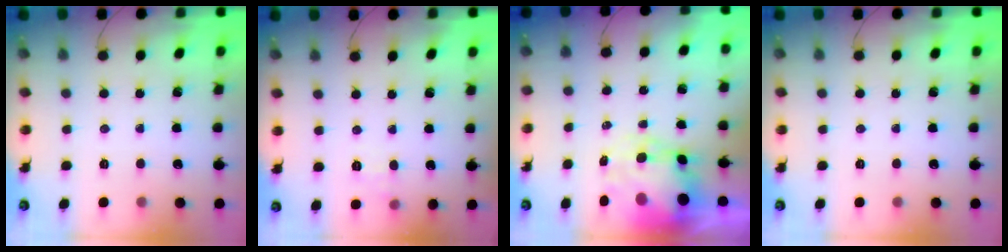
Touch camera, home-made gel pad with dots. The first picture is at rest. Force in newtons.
{"total": 5.6, "press": 5.4, "slide": 1.4}
{"total": 9.3, "press": 9.0, "slide": 2.2}
{"total": 0.0}